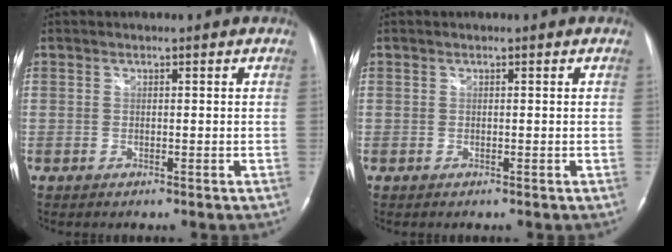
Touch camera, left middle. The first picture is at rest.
{"total": 0.0}